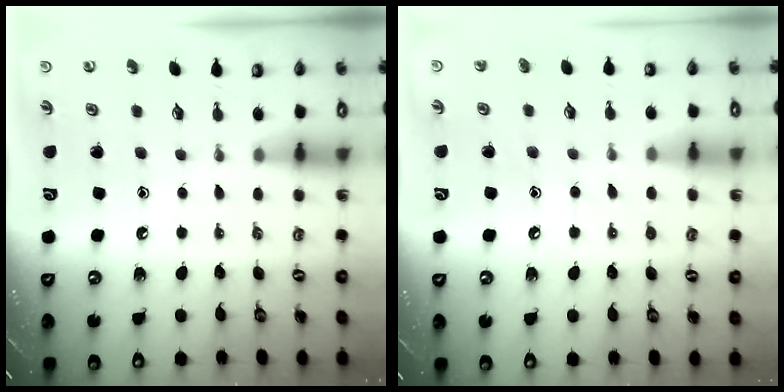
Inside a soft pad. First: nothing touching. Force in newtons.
{"total": 6.5, "press": 6.5, "slide": 0.7}